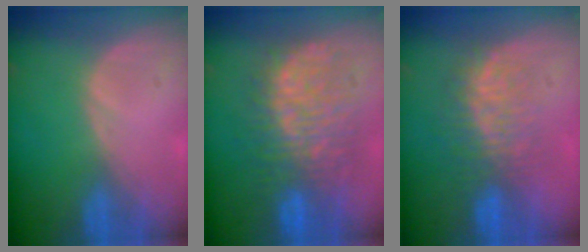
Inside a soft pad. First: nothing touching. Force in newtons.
{"total": 11.6, "press": 11.6, "slide": 1.3}
{"total": 8.0, "press": 7.4, "slide": 3.0}